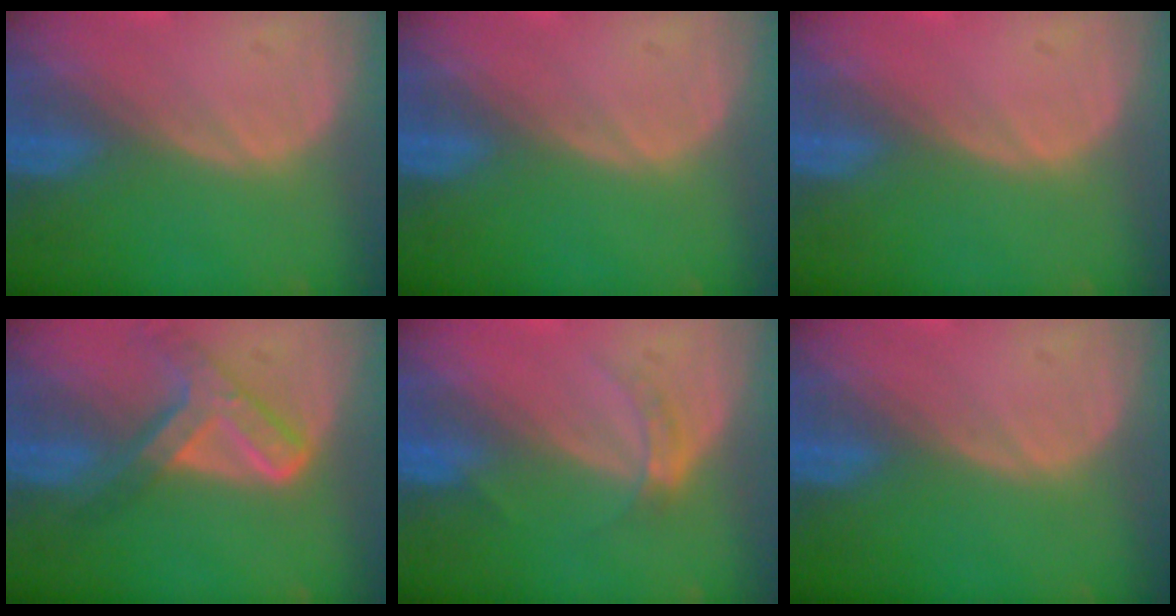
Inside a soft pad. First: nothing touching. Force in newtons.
{"total": 0.0}
{"total": 0.6, "press": 0.1, "slide": 0.6}
{"total": 7.9, "press": 6.4, "slide": 4.5}
{"total": 2.8, "press": 2.5, "slide": 1.3}
{"total": 0.0}